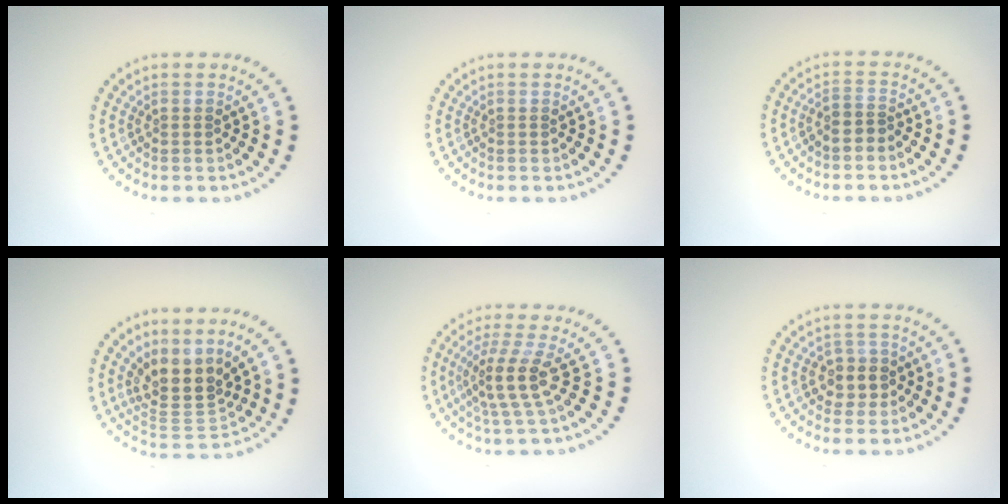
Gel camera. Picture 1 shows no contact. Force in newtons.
{"total": 0.0}
{"total": 1.5, "press": 1.3, "slide": 0.7}
{"total": 4.0, "press": 3.1, "slide": 2.5}
{"total": 3.5, "press": 2.5, "slide": 2.5}
{"total": 2.1, "press": 1.9, "slide": 0.9}